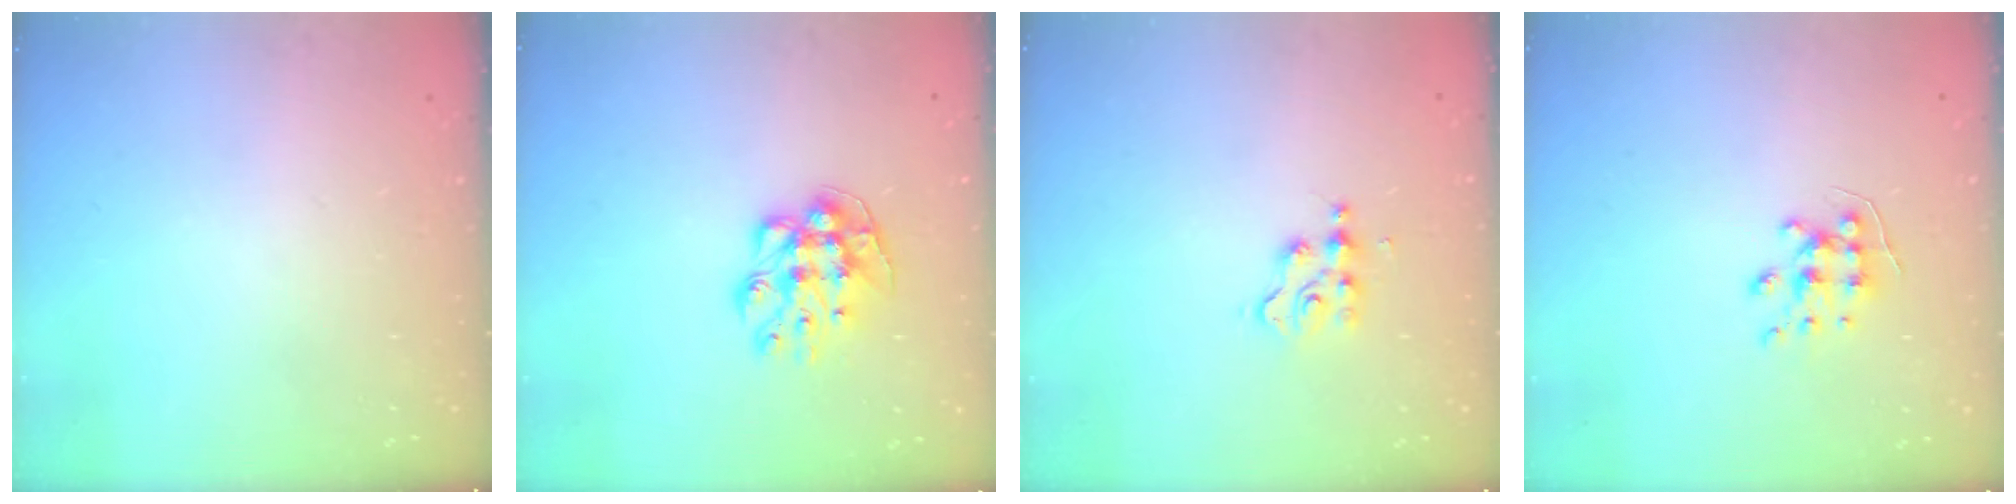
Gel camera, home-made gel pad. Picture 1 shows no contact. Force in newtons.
{"total": 9.6, "press": 9.6, "slide": 0.4}
{"total": 2.7, "press": 2.6, "slide": 0.3}
{"total": 6.4, "press": 6.4, "slide": 0.6}